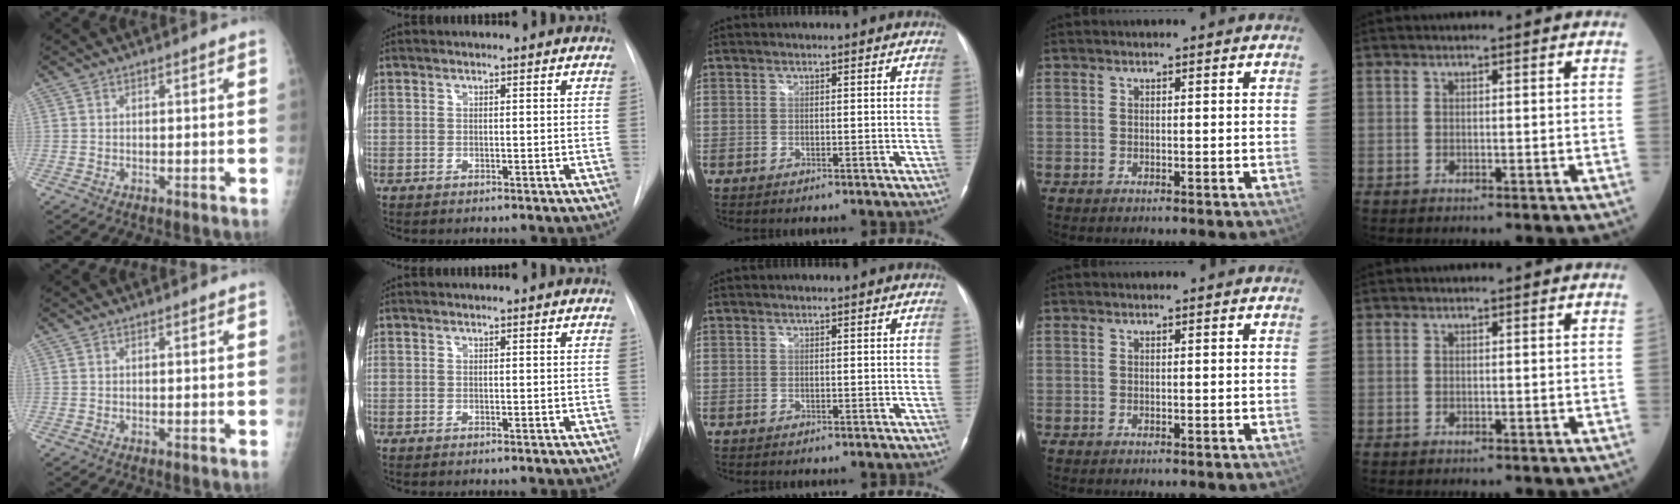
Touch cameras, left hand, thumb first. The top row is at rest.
{}